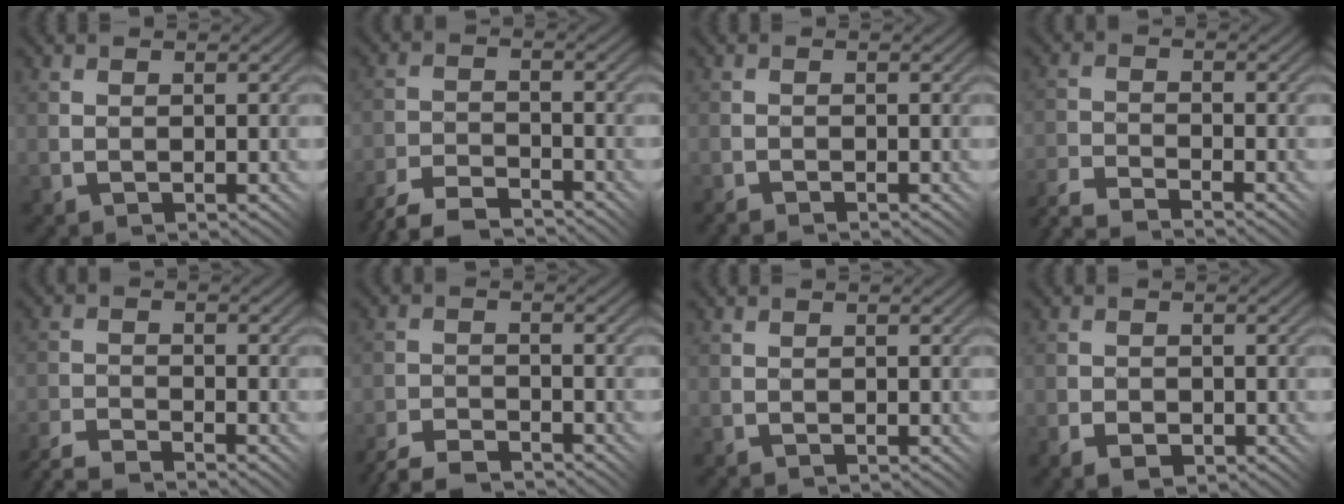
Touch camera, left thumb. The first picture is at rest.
{"total": 6.6, "force": [-6.1, 1.1, 2.0], "torque": [-0.041, 0.000, -0.125]}
{"total": 1.0, "force": [-0.9, -0.2, -0.2], "torque": [0.003, 0.004, -0.021]}
{"total": 7.1, "force": [-6.6, 1.0, 2.4], "torque": [-0.057, -0.015, -0.126]}
{"total": 6.3, "force": [-5.9, 0.7, 2.0], "torque": [-0.047, -0.011, -0.114]}
{"total": 5.2, "force": [-4.9, 0.8, 1.6], "torque": [-0.031, 0.000, -0.101]}
{"total": 0.0}
{"total": 2.4, "force": [-1.5, 1.5, 1.2], "torque": [-0.020, -0.002, -0.030]}